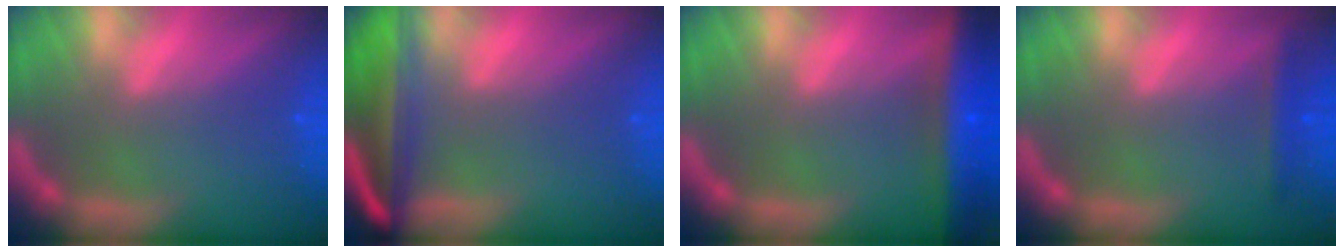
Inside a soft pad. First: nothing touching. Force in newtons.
{"total": 10.0}
{"total": 9.6}
{"total": 1.9}